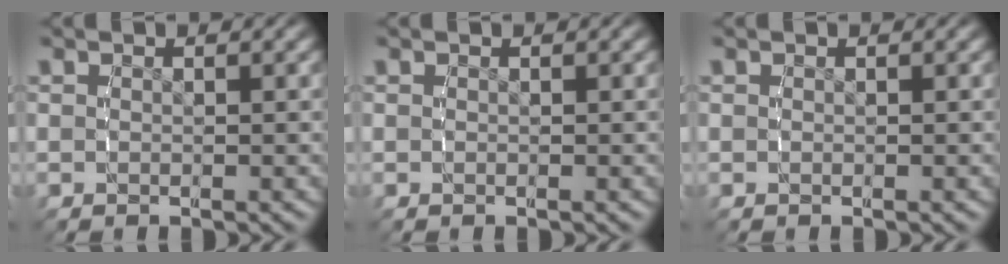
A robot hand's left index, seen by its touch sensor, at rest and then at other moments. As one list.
[{"total": 0.0}, {"total": 0.0}]